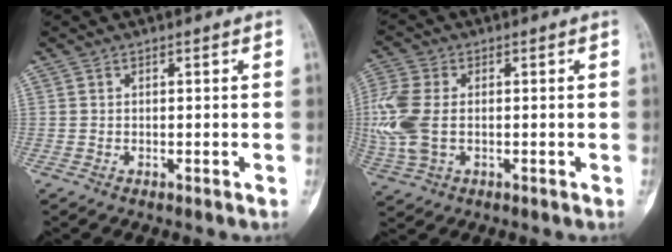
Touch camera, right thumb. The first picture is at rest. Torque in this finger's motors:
{"motor_torque": [1.49, 1.52, 1.40, 0.16, 0.26]}